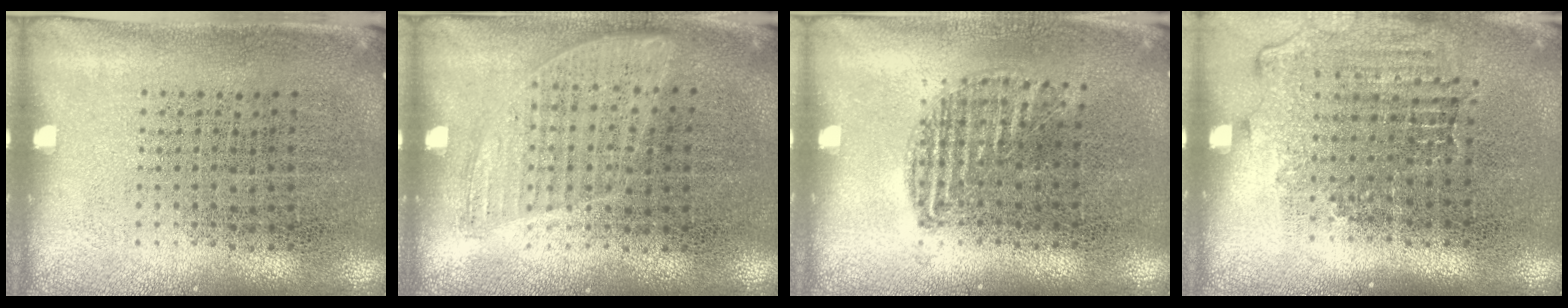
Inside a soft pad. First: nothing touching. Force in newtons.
{"total": 0.8, "press": 0.7, "slide": 0.4}
{"total": 0.9, "press": 0.8, "slide": 0.5}
{"total": 1.4, "press": 1.2, "slide": 0.6}